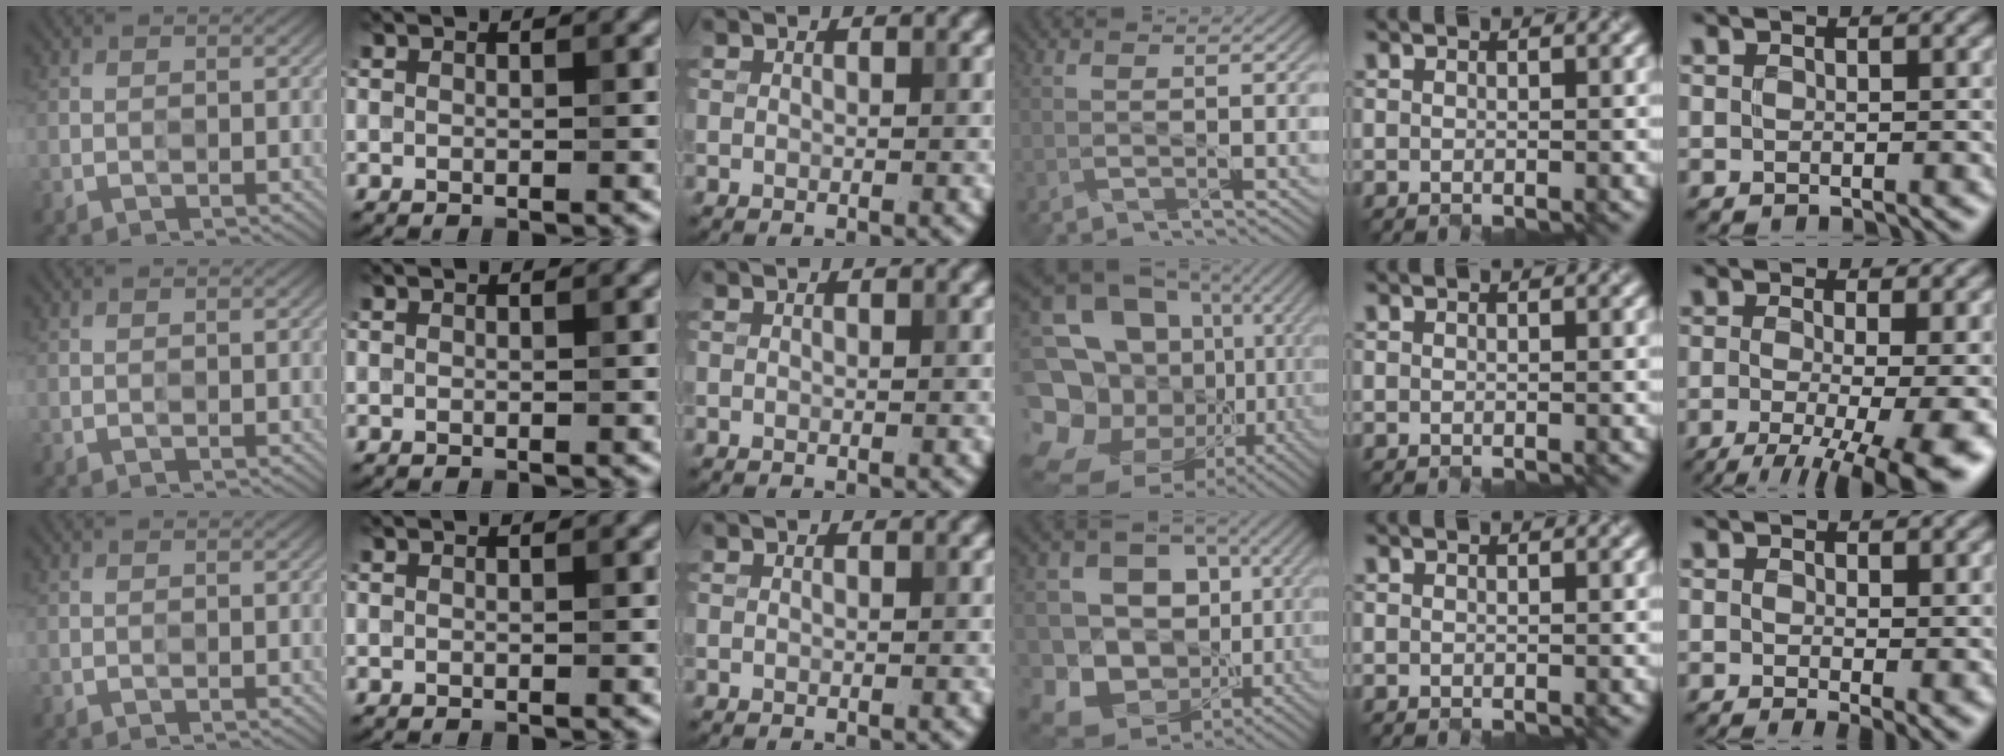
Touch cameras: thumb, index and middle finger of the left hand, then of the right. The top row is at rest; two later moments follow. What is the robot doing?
{"motion": "open", "object": "egg carton"}